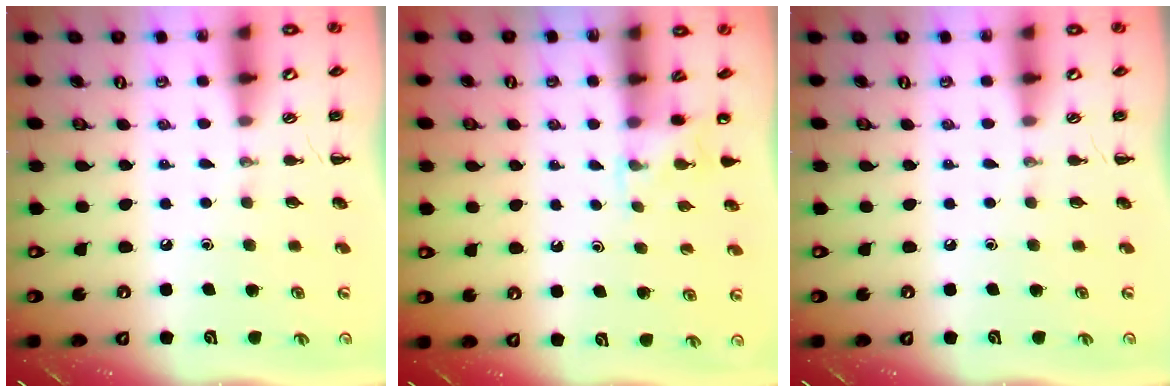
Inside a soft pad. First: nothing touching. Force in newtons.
{"total": 3.9, "press": 3.7, "slide": 1.3}
{"total": 0.0}